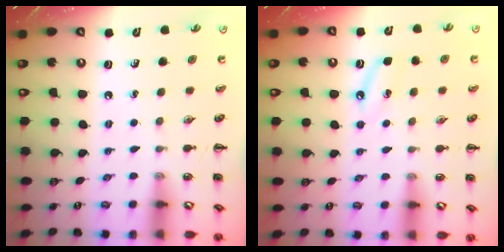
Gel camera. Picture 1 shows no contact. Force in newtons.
{"total": 4.6, "press": 4.4, "slide": 1.4}